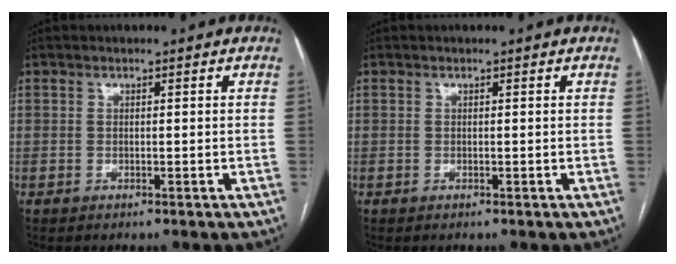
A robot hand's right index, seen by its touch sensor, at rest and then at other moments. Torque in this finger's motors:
{"motor_torque": [0.00, 0.00, 0.00, 0.00]}